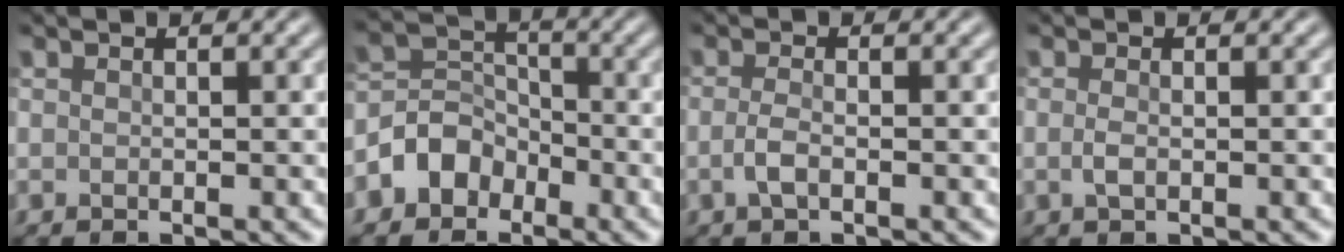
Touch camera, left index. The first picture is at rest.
{"total": 3.7, "force": [-2.1, 2.8, 1.0], "torque": [-0.015, 0.013, -0.047]}
{"total": 1.4, "force": [-0.4, 0.4, 1.2], "torque": [-0.031, 0.004, -0.011]}
{"total": 0.8, "force": [0.0, 0.3, 0.7], "torque": [-0.022, 0.001, -0.002]}